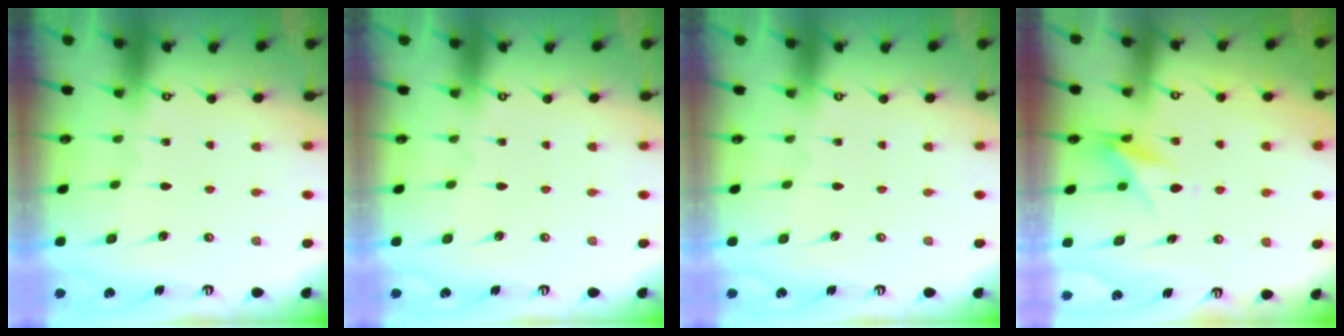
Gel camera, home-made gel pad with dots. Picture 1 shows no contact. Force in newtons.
{"total": 0.0}
{"total": 0.0}
{"total": 6.8, "press": 6.7, "slide": 0.7}